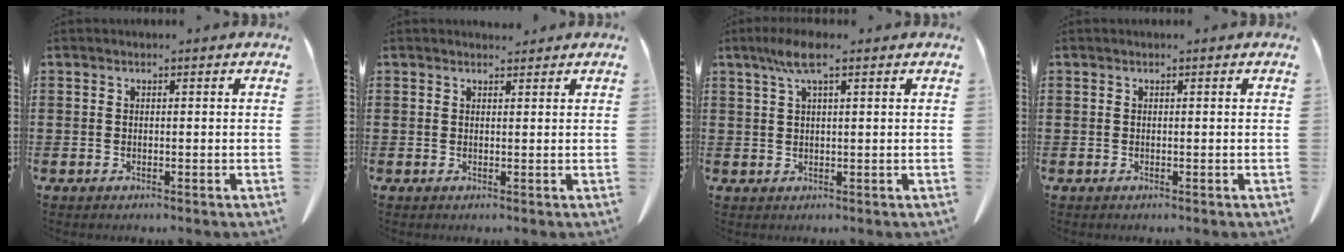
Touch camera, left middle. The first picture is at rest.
{"total": 1.2, "force": [1.1, 0.3, 0.1], "torque": [0.003, -0.002, 0.020]}
{"total": 4.8, "force": [2.5, 0.9, 4.1], "torque": [-0.085, 0.006, 0.042]}
{"total": 0.0}